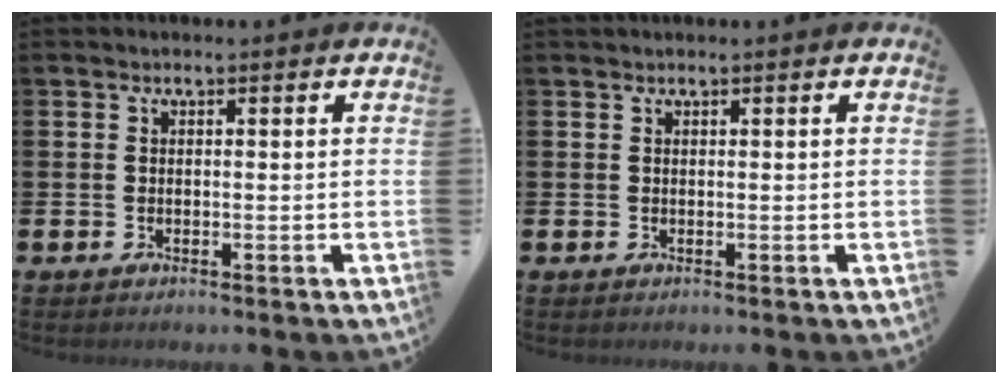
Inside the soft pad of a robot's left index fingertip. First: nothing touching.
{"total": 0.0}